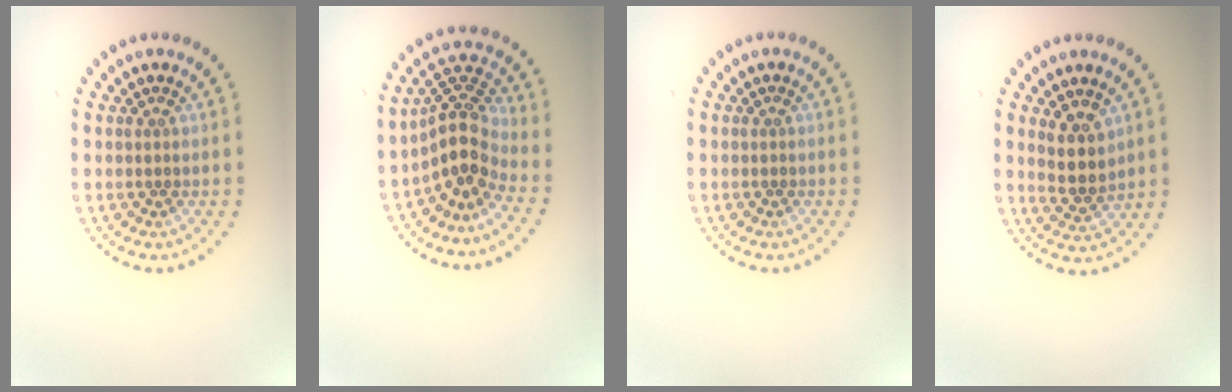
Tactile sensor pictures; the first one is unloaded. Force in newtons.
{"total": 4.2, "press": 3.1, "slide": 2.9}
{"total": 0.0}
{"total": 2.9, "press": 2.6, "slide": 1.4}